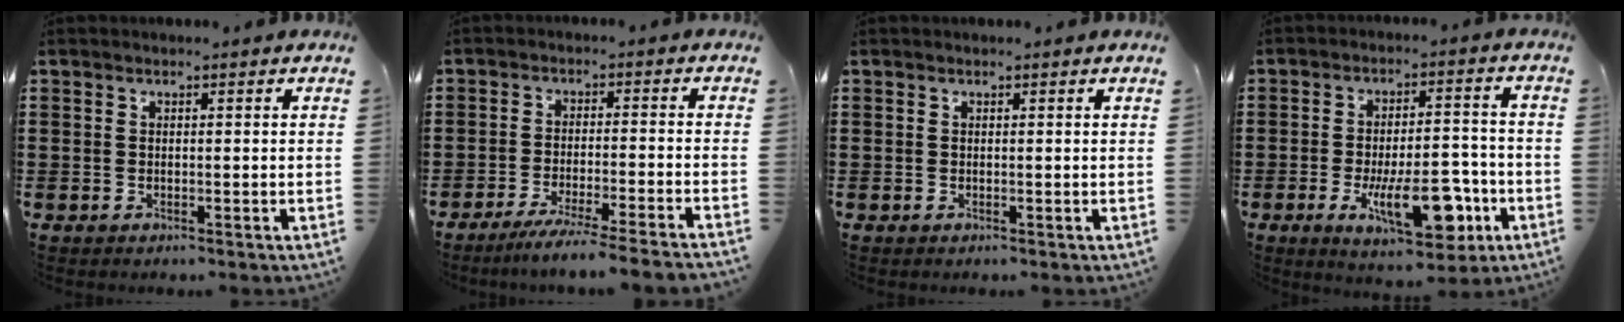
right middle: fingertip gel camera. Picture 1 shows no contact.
{"total": 4.9, "force": [-4.4, -0.6, 2.1], "torque": [-0.039, -0.015, -0.085]}
{"total": 0.0}
{"total": 13.0, "force": [-5.2, 5.5, 10.5], "torque": [-0.175, 0.000, -0.087]}